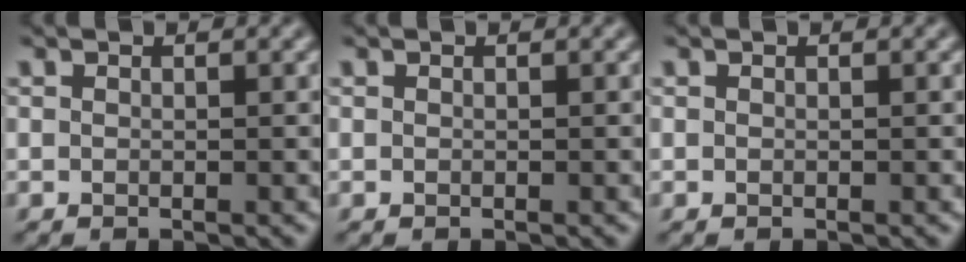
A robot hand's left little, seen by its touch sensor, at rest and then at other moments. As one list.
[{"total": 0.0}, {"total": 0.0}]